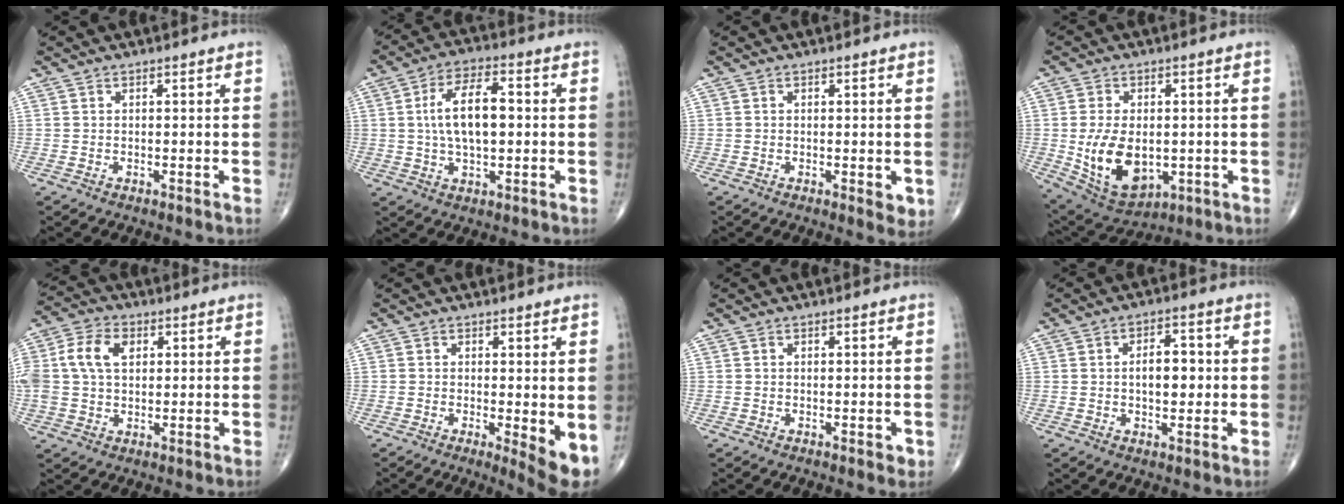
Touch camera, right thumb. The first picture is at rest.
{"total": 11.3, "force": [0.8, 5.3, 9.9], "torque": [-0.174, 0.012, 0.010]}
{"total": 2.4, "force": [-0.4, 1.0, 2.2], "torque": [-0.023, -0.006, -0.006]}
{"total": 13.7, "force": [-1.5, 8.6, 10.6], "torque": [-0.170, -0.007, -0.002]}
{"total": 11.4, "force": [2.5, 7.9, 7.9], "torque": [-0.171, 0.013, 0.044]}
{"total": 5.8, "force": [-0.6, 1.6, 5.5], "torque": [-0.078, -0.017, -0.010]}
{"total": 1.3, "force": [-0.3, 0.7, 1.0], "torque": [-0.009, -0.002, -0.004]}
{"total": 6.5, "force": [0.2, 3.5, 5.4], "torque": [-0.068, 0.010, -0.001]}